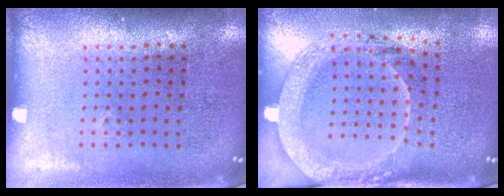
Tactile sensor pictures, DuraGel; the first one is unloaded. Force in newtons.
{"total": 2.0, "press": 2.0, "slide": 0.3}